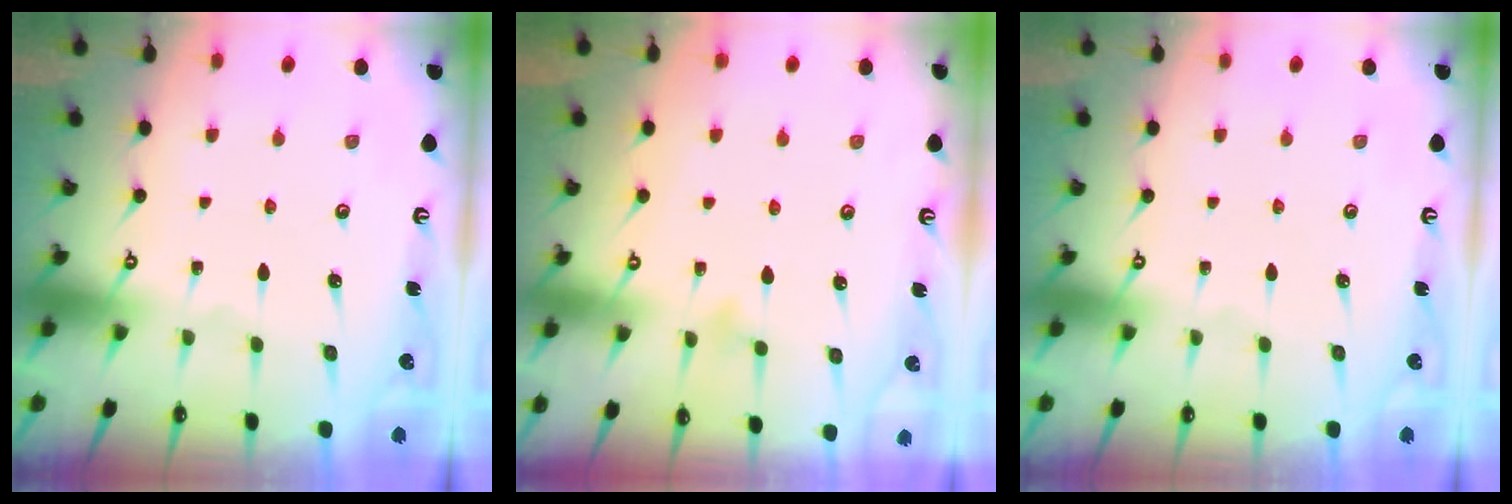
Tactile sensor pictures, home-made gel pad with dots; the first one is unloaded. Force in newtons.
{"total": 4.3, "press": 4.2, "slide": 0.5}
{"total": 0.0}